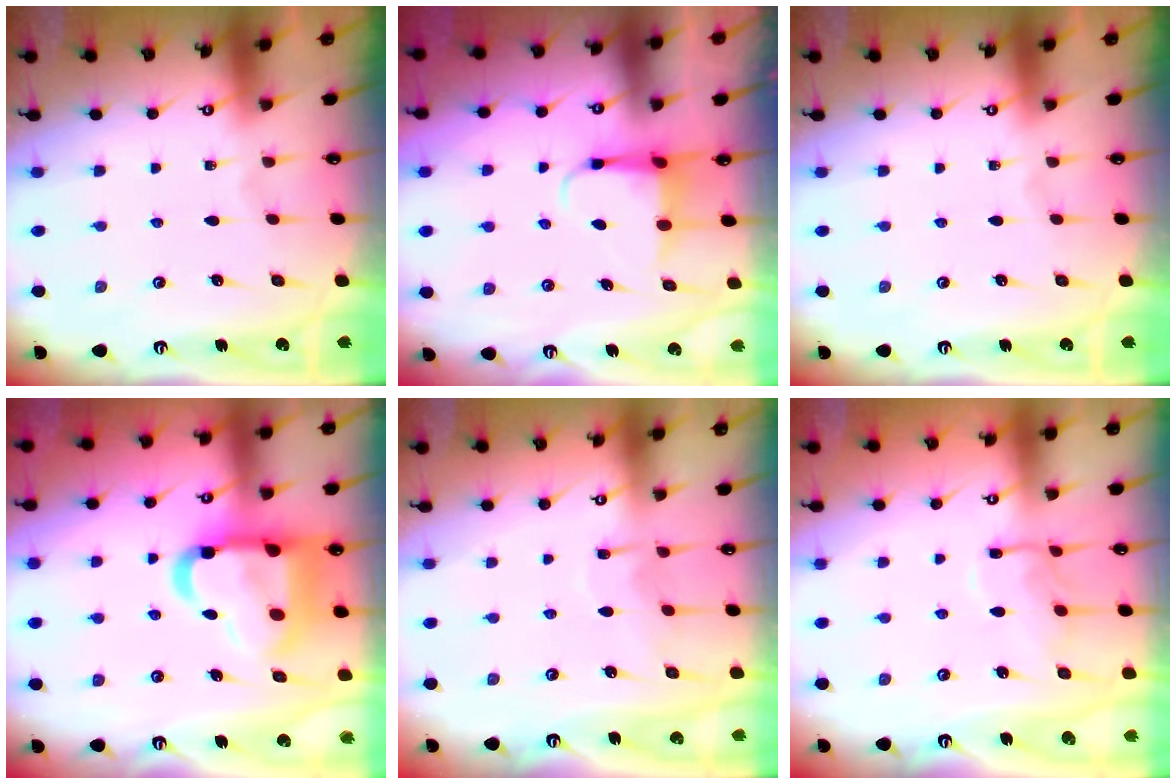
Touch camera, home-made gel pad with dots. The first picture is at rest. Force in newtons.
{"total": 4.4, "press": 4.4, "slide": 0.4}
{"total": 0.0}
{"total": 20.9, "press": 20.8, "slide": 2.2}
{"total": 8.1, "press": 8.1, "slide": 0.6}
{"total": 9.0, "press": 9.0, "slide": 0.6}